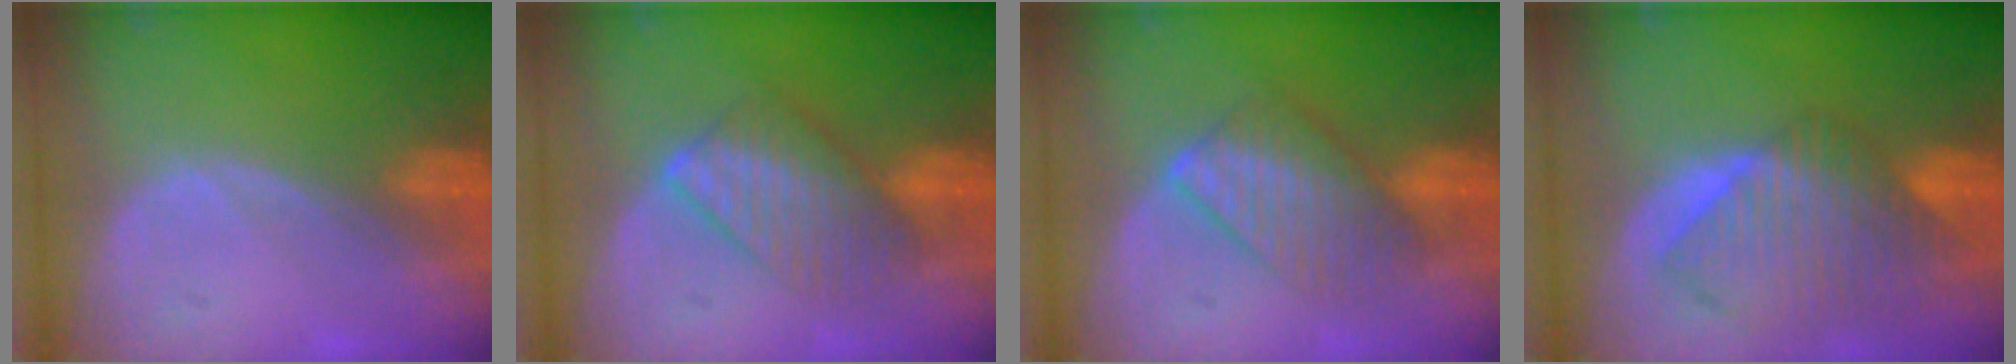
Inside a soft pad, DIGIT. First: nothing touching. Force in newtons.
{"total": 6.6, "press": 6.6, "slide": 0.6}
{"total": 6.6, "press": 6.6, "slide": 0.6}
{"total": 10.2, "press": 8.8, "slide": 5.1}